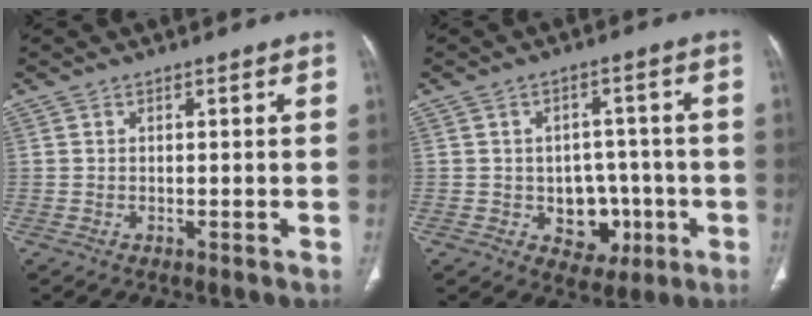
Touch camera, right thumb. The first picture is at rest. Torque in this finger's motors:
{"motor_torque": [0.56, 0.29, 0.22, -0.49, -0.02]}